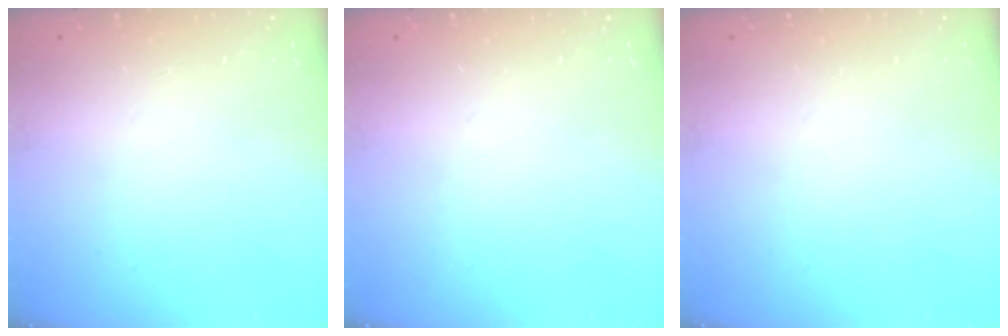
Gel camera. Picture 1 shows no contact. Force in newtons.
{"total": 0.0}
{"total": 0.0}